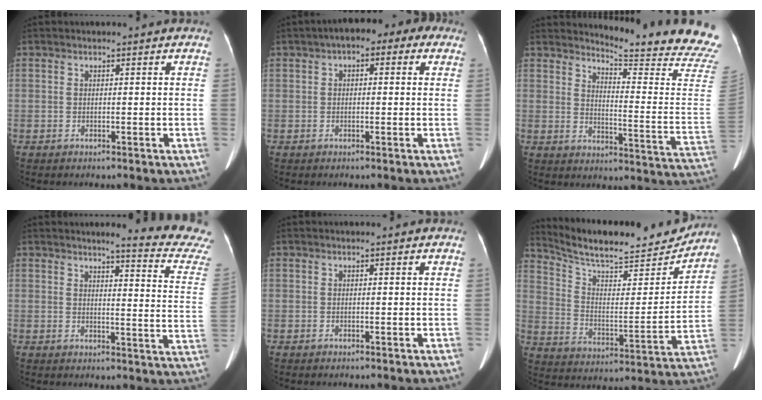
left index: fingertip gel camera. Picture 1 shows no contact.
{"total": 6.1, "force": [2.6, 2.9, 4.7], "torque": [-0.059, 0.041, 0.026]}
{"total": 19.7, "force": [18.9, -1.2, 5.6], "torque": [-0.083, -0.158, 0.209]}
{"total": 13.3, "force": [12.8, -1.3, 3.4], "torque": [-0.034, -0.111, 0.123]}
{"total": 0.0}
{"total": 19.3, "force": [17.9, 3.3, 6.6], "torque": [-0.114, -0.012, 0.271]}